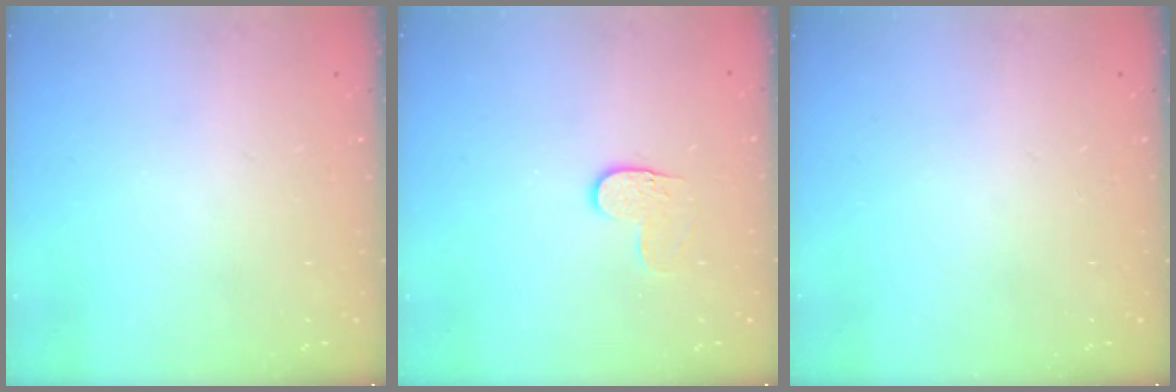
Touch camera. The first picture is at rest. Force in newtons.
{"total": 3.7, "press": 3.7, "slide": 0.2}
{"total": 0.0}